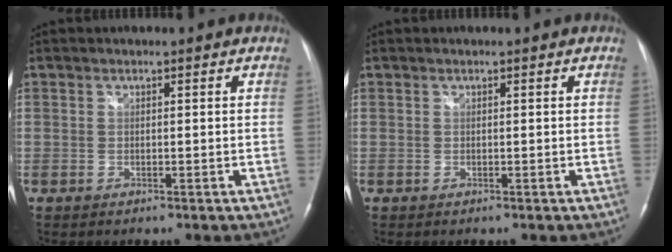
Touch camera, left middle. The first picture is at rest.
{"total": 0.0}